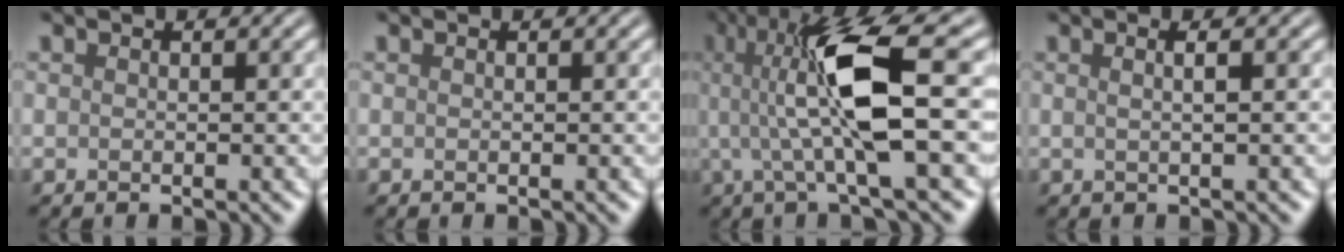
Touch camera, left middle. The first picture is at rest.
{"total": 0.0}
{"total": 9.7, "force": [1.0, 2.0, 9.4], "torque": [-0.159, 0.003, 0.020]}
{"total": 2.5, "force": [0.7, 1.1, 2.2], "torque": [-0.015, 0.008, -0.015]}